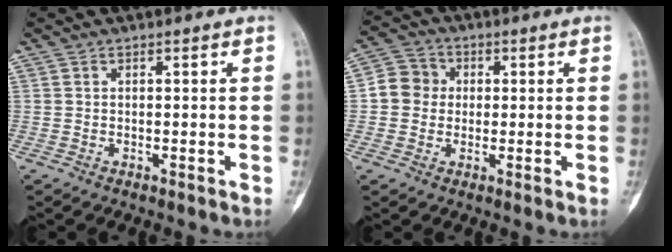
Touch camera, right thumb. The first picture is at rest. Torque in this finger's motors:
{"motor_torque": [0.06, 0.03, 0.13, -0.12, -0.01]}